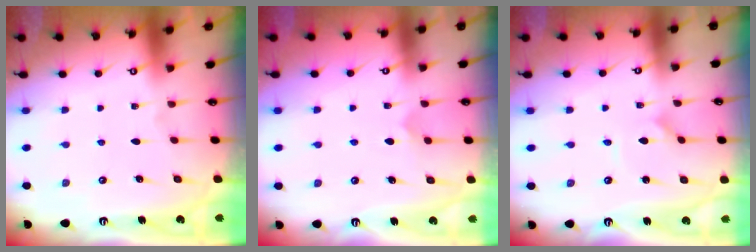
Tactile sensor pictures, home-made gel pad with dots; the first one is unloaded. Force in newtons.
{"total": 5.8, "press": 5.8, "slide": 0.2}
{"total": 0.9, "press": 0.9, "slide": 0.0}